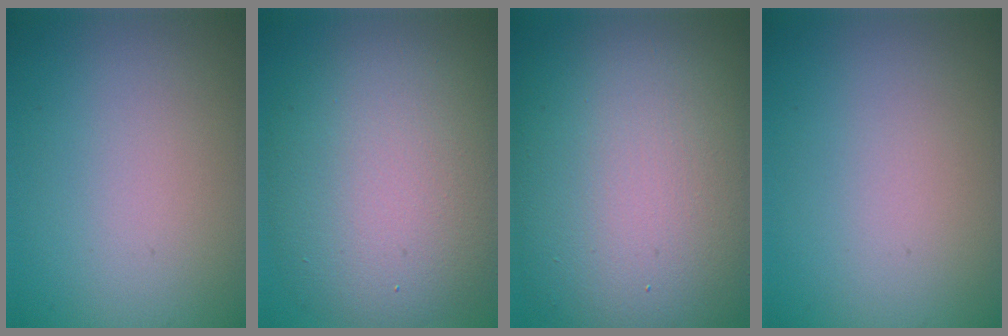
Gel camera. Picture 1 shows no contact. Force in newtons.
{"total": 11.0, "press": 11.0, "slide": 0.4}
{"total": 16.1, "press": 16.1, "slide": 0.9}
{"total": 0.0}